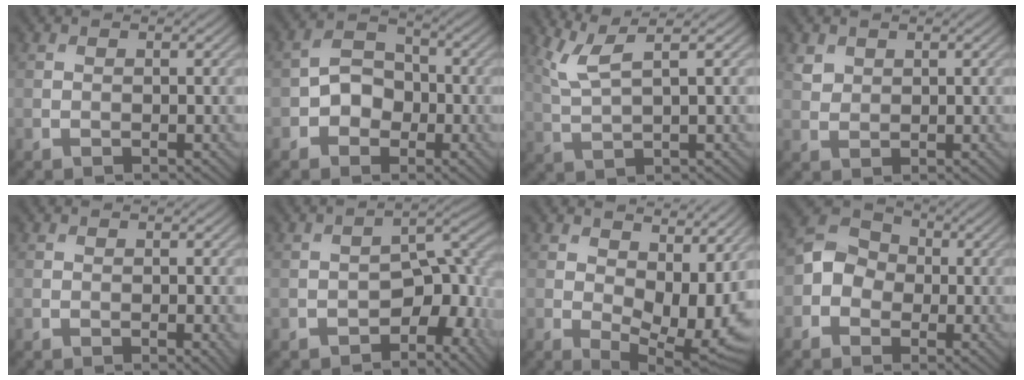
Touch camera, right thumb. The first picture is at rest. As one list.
[{"total": 4.6, "force": [-1.5, 3.7, 2.3], "torque": [-0.036, 0.009, -0.034]}, {"total": 4.9, "force": [2.5, 1.0, 4.0], "torque": [-0.095, 0.009, 0.061]}, {"total": 1.8, "force": [1.1, 1.4, 0.5], "torque": [-0.016, -0.001, 0.023]}, {"total": 0.9, "force": [-0.3, 0.3, 0.8], "torque": [-0.012, -0.003, -0.003]}, {"total": 7.3, "force": [-3.9, 3.7, 4.9], "torque": [-0.051, 0.003, -0.069]}, {"total": 10.7, "force": [2.3, 6.3, 8.3], "torque": [-0.136, -0.026, 0.048]}, {"total": 5.1, "force": [-1.1, 4.5, 2.3], "torque": [-0.051, 0.010, -0.035]}]